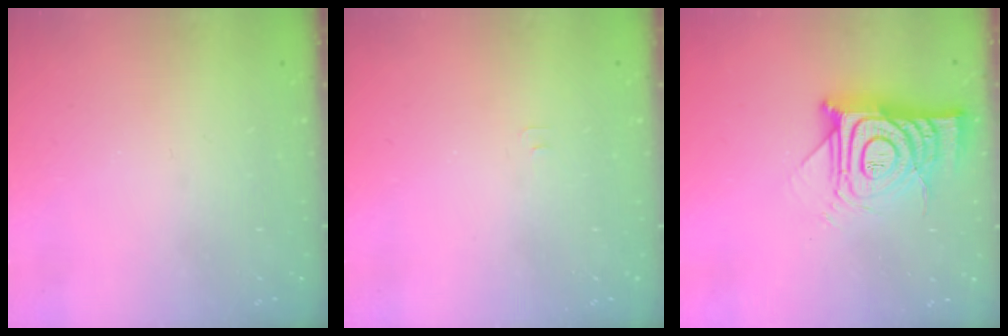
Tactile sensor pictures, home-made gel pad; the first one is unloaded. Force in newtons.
{"total": 2.9, "press": 2.9, "slide": 0.3}
{"total": 15.3, "press": 15.2, "slide": 1.4}